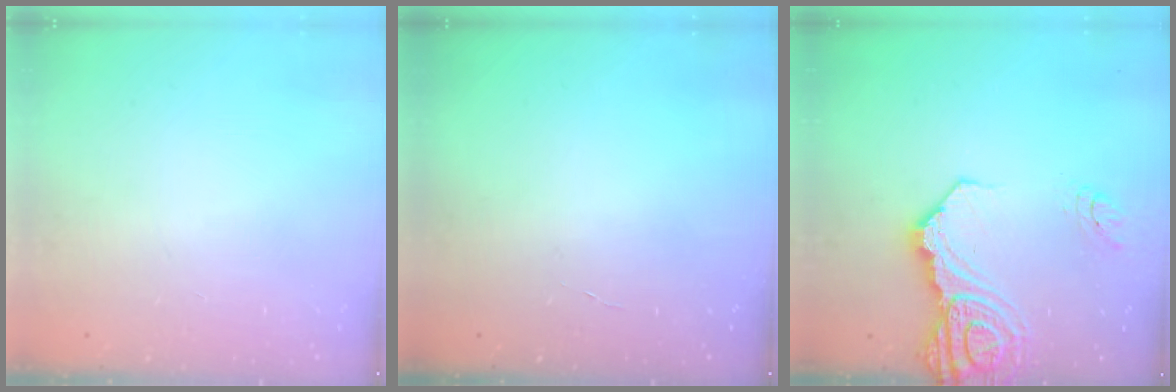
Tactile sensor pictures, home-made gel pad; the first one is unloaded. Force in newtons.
{"total": 2.1, "press": 2.1, "slide": 0.2}
{"total": 17.6, "press": 17.5, "slide": 2.0}